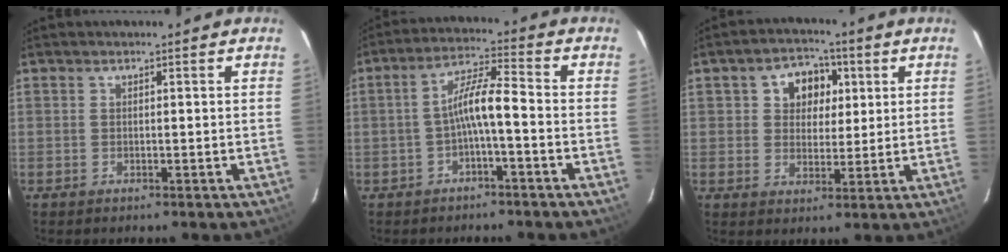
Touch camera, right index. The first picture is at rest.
{"total": 6.2, "force": [-2.2, 0.7, 5.7], "torque": [-0.121, 0.016, -0.038]}
{"total": 7.7, "force": [2.4, 6.3, 3.8], "torque": [-0.064, 0.021, 0.039]}